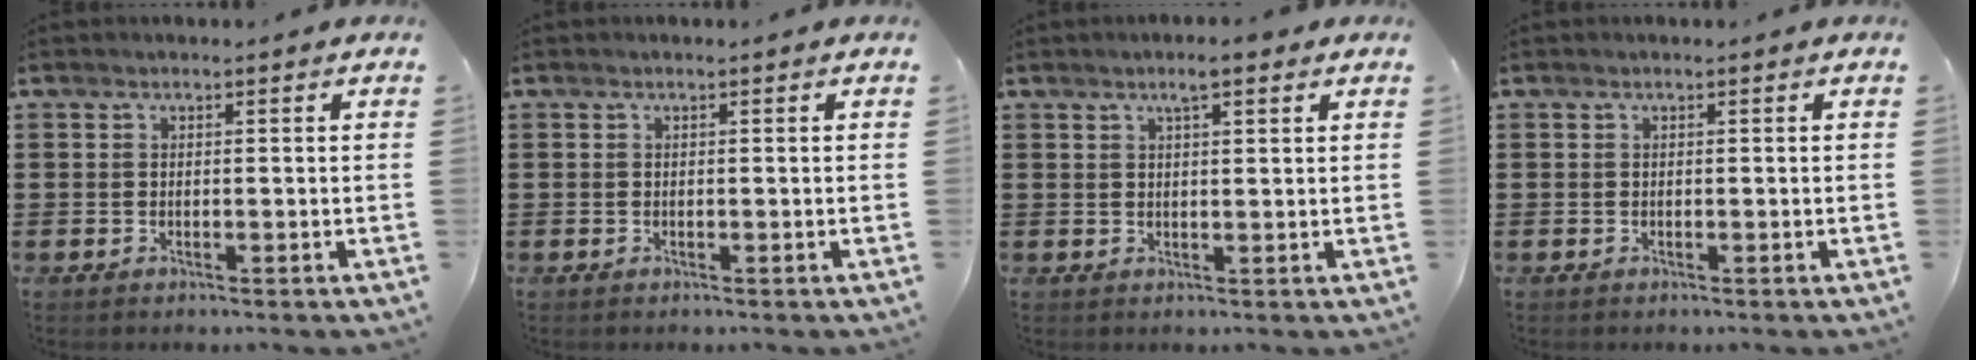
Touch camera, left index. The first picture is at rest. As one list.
[{"total": 0.0}, {"total": 3.5, "force": [2.2, 0.5, 2.7], "torque": [-0.048, 0.001, 0.036]}, {"total": 0.0}]